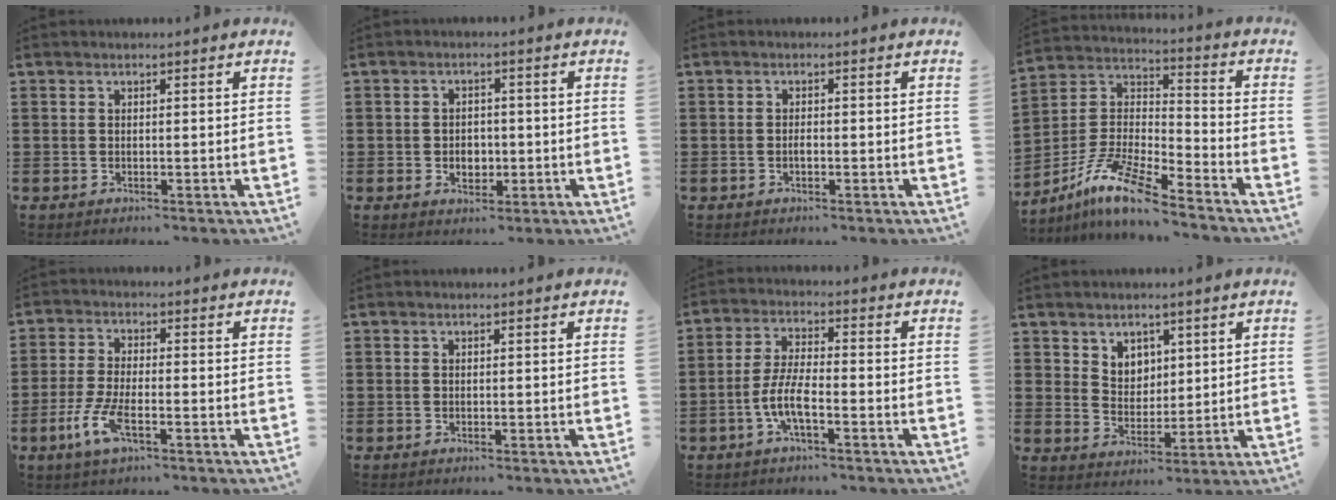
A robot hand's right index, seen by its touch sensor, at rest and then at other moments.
{"total": 2.8, "force": [-0.6, 2.3, 1.5], "torque": [-0.027, 0.003, -0.015]}
{"total": 1.0, "force": [-0.4, 0.4, 0.9], "torque": [-0.018, 0.000, -0.007]}
{"total": 10.4, "force": [-8.4, 1.0, 6.0], "torque": [-0.142, -0.002, -0.175]}
{"total": 5.8, "force": [-2.8, 1.6, 4.9], "torque": [-0.120, -0.016, -0.057]}
{"total": 0.0}
{"total": 5.9, "force": [-2.6, 1.4, 5.2], "torque": [-0.128, -0.012, -0.057]}
{"total": 4.5, "force": [3.1, 3.2, 0.6], "torque": [-0.028, 0.005, 0.058]}